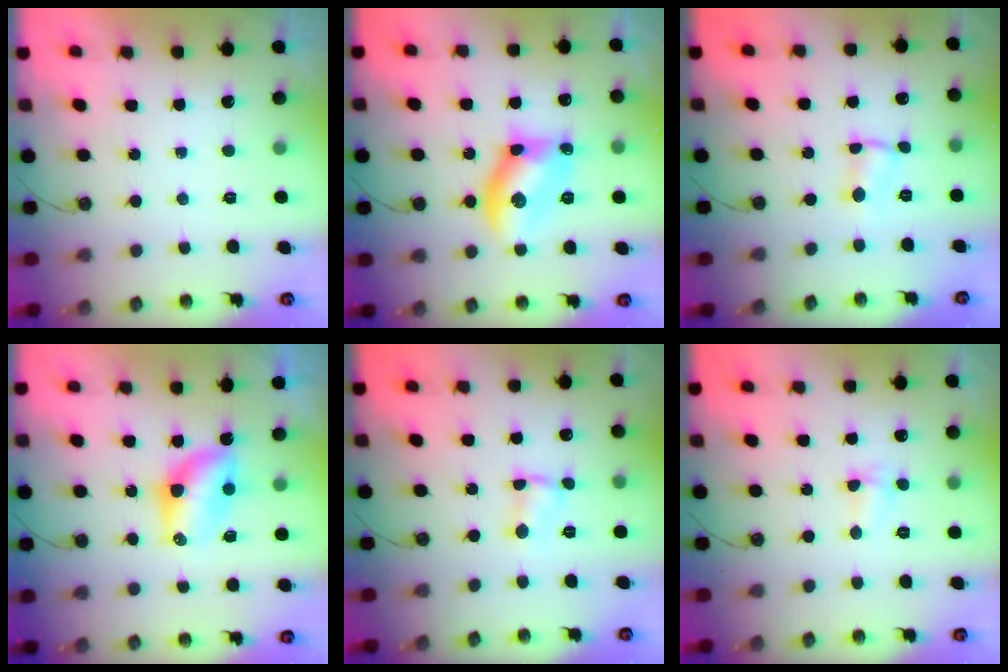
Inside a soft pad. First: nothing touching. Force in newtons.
{"total": 12.0, "press": 12.0, "slide": 0.5}
{"total": 1.4, "press": 1.3, "slide": 0.4}
{"total": 6.9, "press": 6.9, "slide": 0.5}
{"total": 2.7, "press": 2.7, "slide": 0.4}
{"total": 2.8, "press": 2.6, "slide": 1.0}